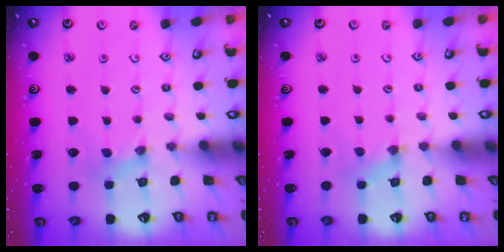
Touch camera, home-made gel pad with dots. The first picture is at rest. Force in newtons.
{"total": 1.0, "press": 1.0, "slide": 0.3}